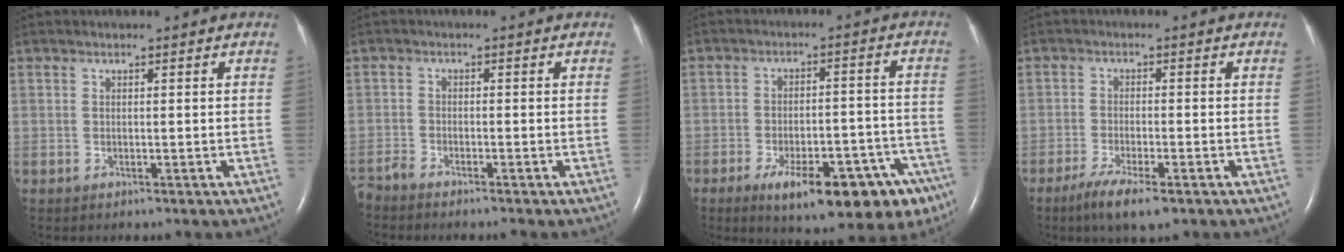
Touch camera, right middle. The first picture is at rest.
{"total": 3.4, "force": [-3.2, 0.0, 1.2], "torque": [-0.020, -0.011, -0.058]}
{"total": 17.8, "force": [-10.9, 6.3, 12.6], "torque": [-0.108, 0.023, -0.147]}
{"total": 6.2, "force": [-4.0, 1.0, 4.7], "torque": [-0.086, -0.013, -0.064]}